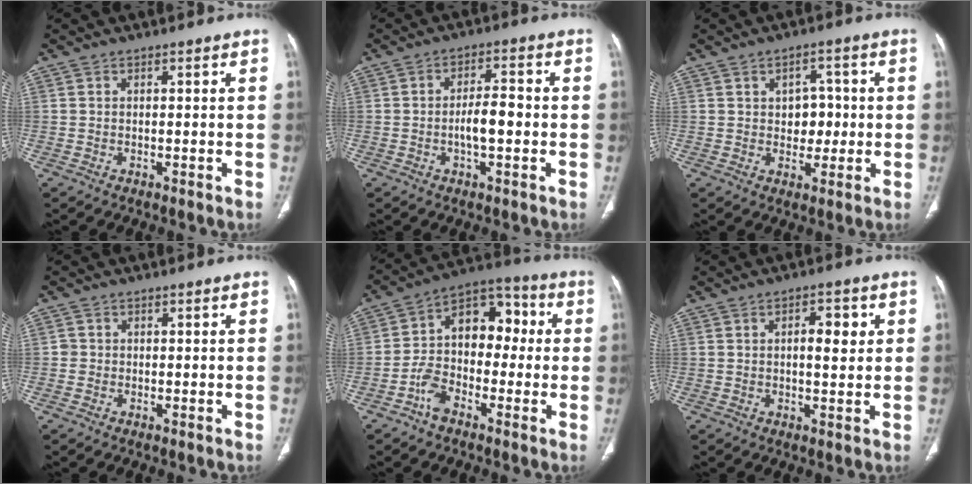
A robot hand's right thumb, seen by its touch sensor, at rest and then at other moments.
{"total": 5.7, "force": [-1.2, 2.1, 5.1], "torque": [-0.087, 0.018, -0.023]}
{"total": 5.5, "force": [0.3, 4.1, 3.6], "torque": [-0.014, 0.002, 0.003]}
{"total": 1.0, "force": [-0.2, 1.0, 0.1], "torque": [0.004, 0.005, -0.004]}
{"total": 12.4, "force": [-2.7, 8.6, 8.6], "torque": [-0.115, 0.050, -0.062]}
{"total": 4.8, "force": [1.1, 2.1, 4.1], "torque": [-0.050, -0.003, 0.014]}